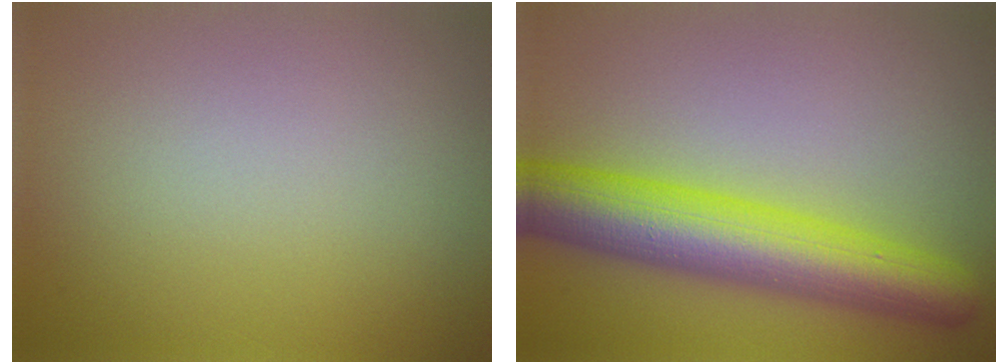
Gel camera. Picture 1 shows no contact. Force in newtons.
{"total": 8.6, "press": 8.6, "slide": 0.4}